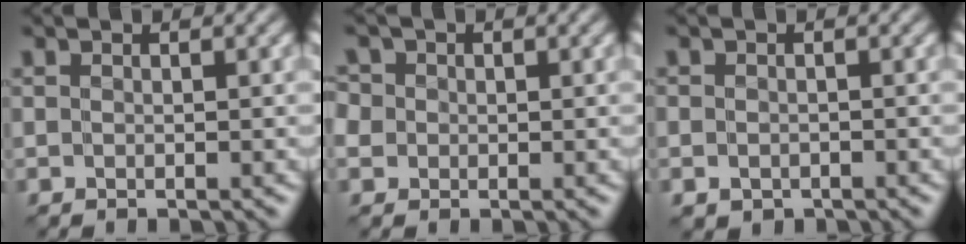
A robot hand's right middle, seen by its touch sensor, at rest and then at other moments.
{"total": 4.5, "force": [0.1, 4.2, 1.6], "torque": [-0.037, 0.026, -0.032]}
{"total": 1.1, "force": [-0.7, 0.8, 0.2], "torque": [-0.001, -0.004, -0.014]}